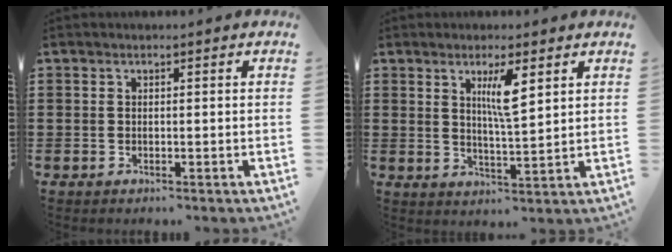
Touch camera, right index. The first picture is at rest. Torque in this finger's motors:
{"motor_torque": [0.53, 0.29, 0.38, 0.10]}